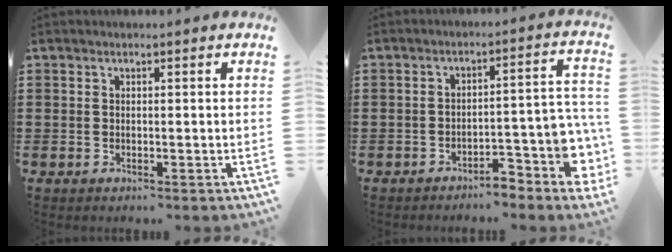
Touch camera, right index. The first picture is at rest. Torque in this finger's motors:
{"motor_torque": [1.00, 0.01, 0.23, 0.04]}